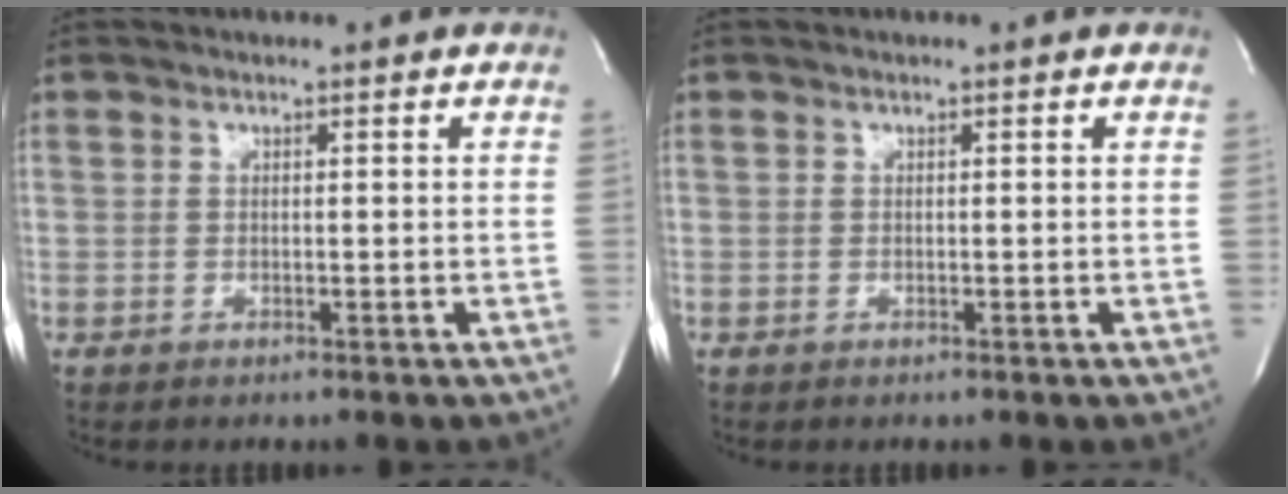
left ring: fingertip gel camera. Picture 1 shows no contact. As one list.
[{"total": 0.0}]